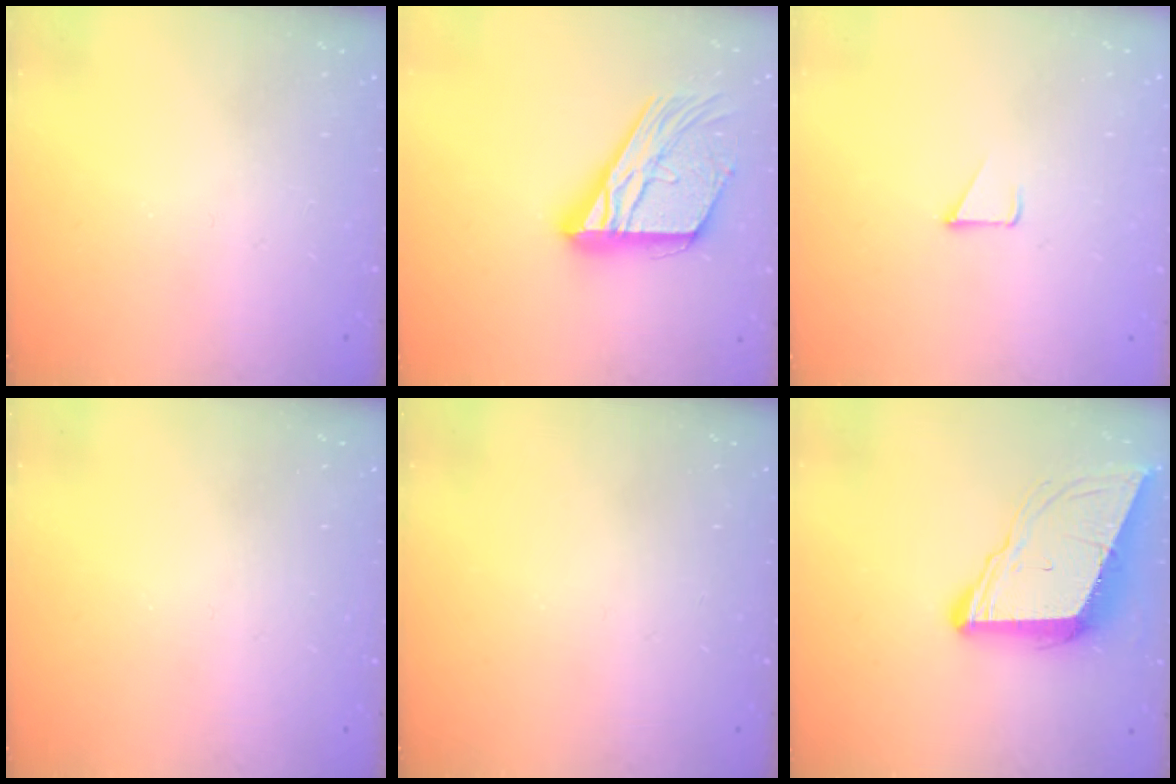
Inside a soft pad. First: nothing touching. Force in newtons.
{"total": 19.3, "press": 19.2, "slide": 1.8}
{"total": 1.2, "press": 1.2, "slide": 0.1}
{"total": 0.0}
{"total": 0.0}
{"total": 10.5, "press": 9.9, "slide": 3.6}